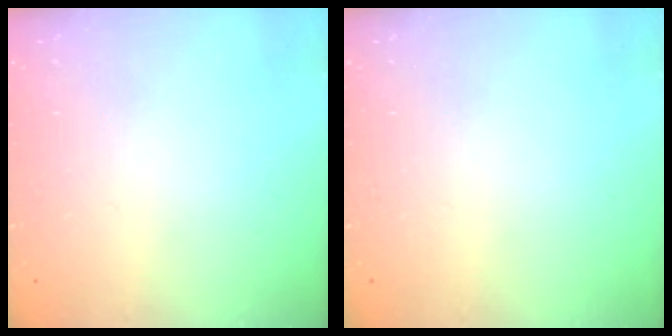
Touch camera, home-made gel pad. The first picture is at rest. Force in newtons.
{"total": 0.0}